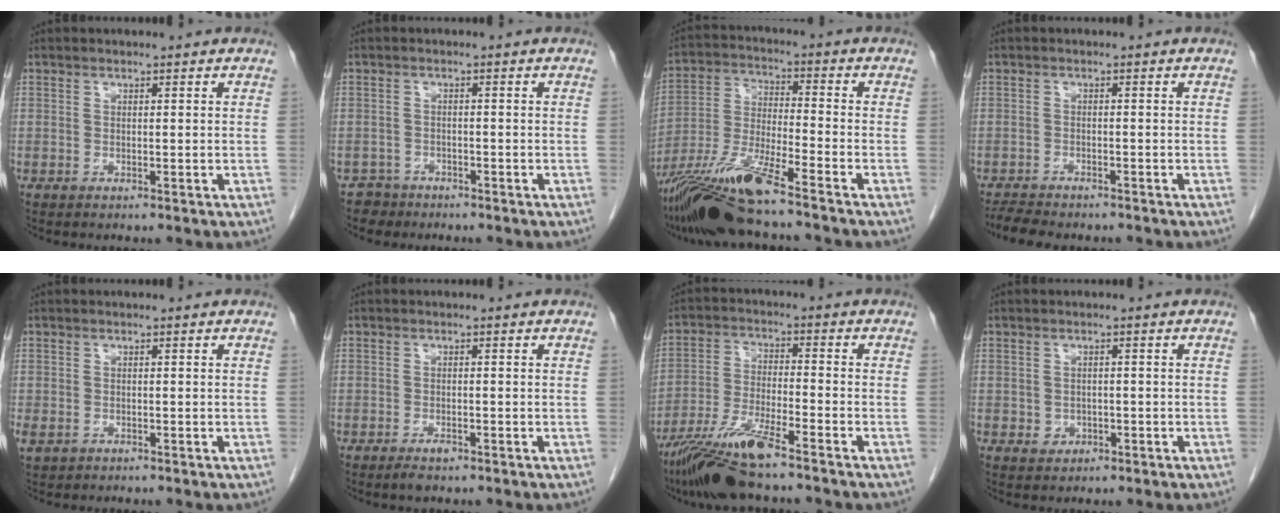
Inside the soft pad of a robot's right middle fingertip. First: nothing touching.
{"total": 2.5, "force": [-1.8, 1.5, -0.8], "torque": [0.008, 0.008, -0.033]}
{"total": 12.8, "force": [-9.9, 0.3, 8.2], "torque": [-0.168, -0.022, -0.183]}
{"total": 5.7, "force": [-5.0, 1.4, 2.2], "torque": [-0.038, -0.009, -0.077]}
{"total": 1.6, "force": [-0.6, 1.3, 0.7], "torque": [-0.020, 0.000, -0.003]}
{"total": 1.8, "force": [-1.2, 0.7, 1.1], "torque": [-0.020, -0.001, -0.017]}
{"total": 10.4, "force": [-7.9, 0.7, 6.7], "torque": [-0.135, -0.029, -0.147]}
{"total": 2.0, "force": [-0.5, 1.8, 0.7], "torque": [-0.011, 0.004, 0.001]}